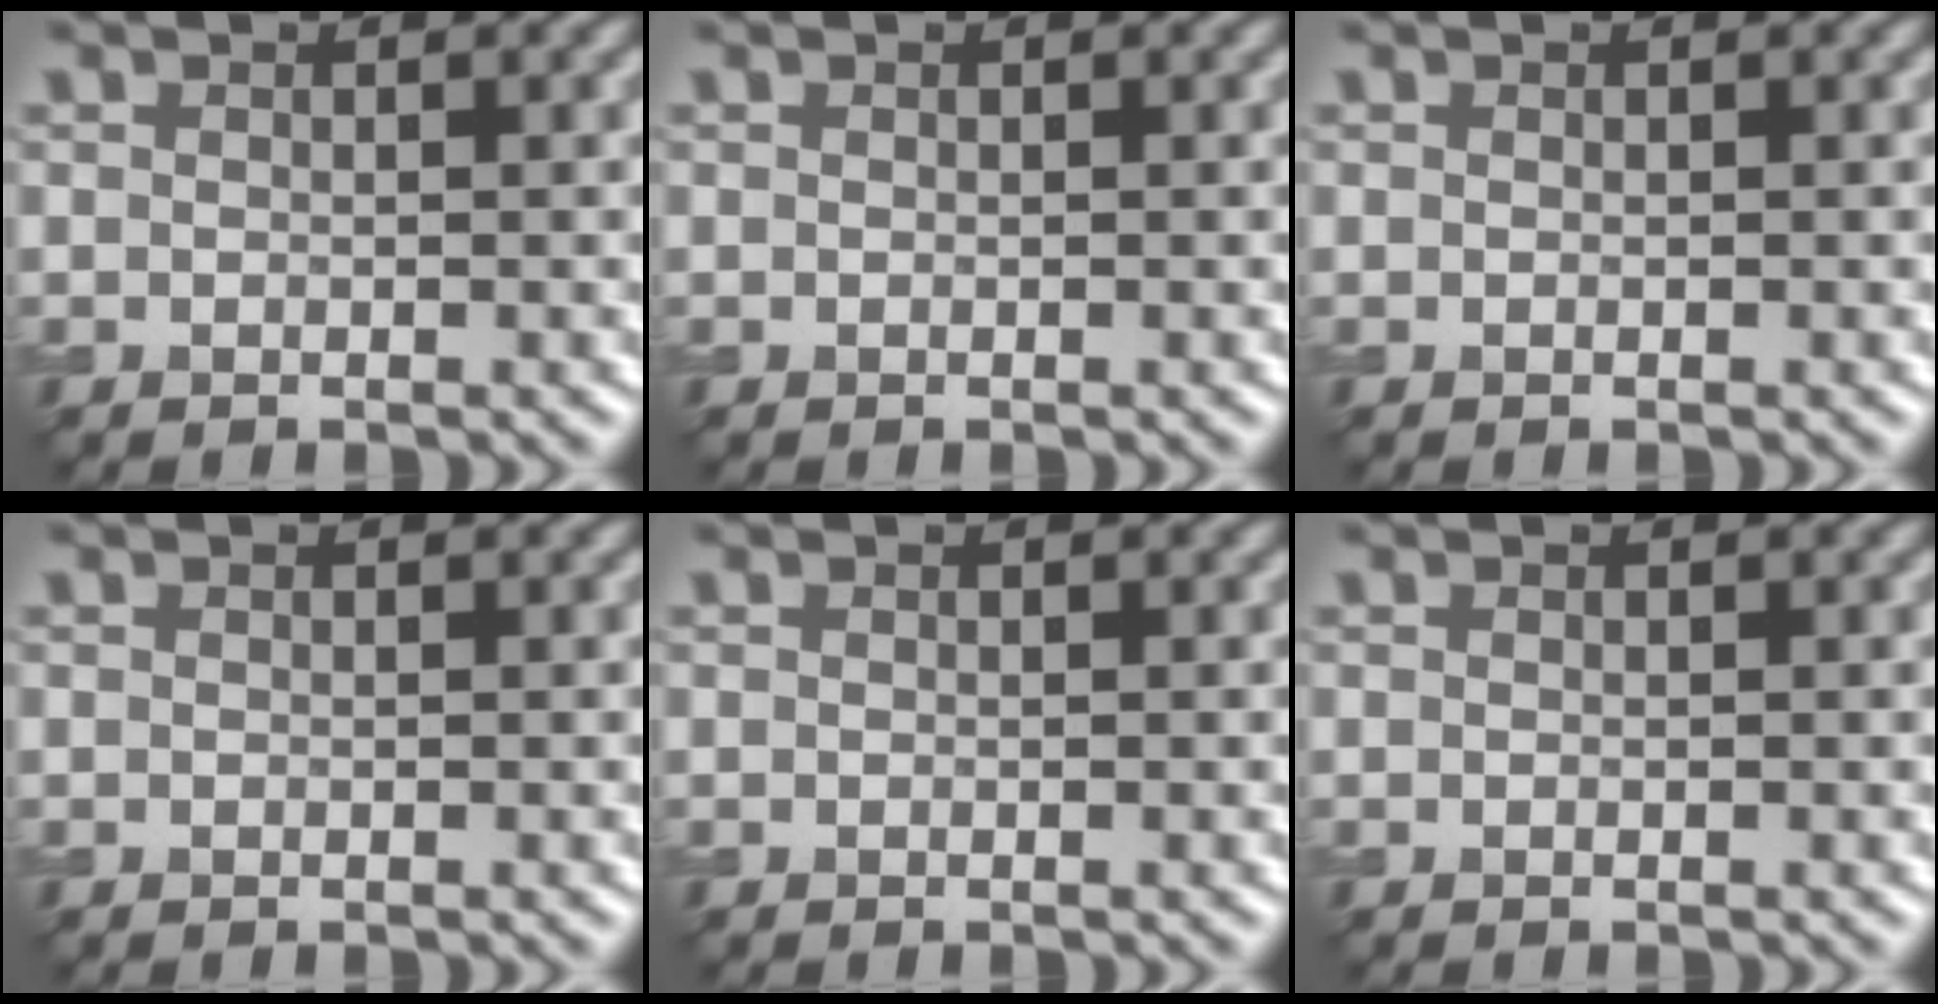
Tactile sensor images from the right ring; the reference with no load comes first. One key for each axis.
{"total": 0.0}
{"total": 0.0}
{"total": 0.0}
{"total": 0.0}
{"total": 0.0}